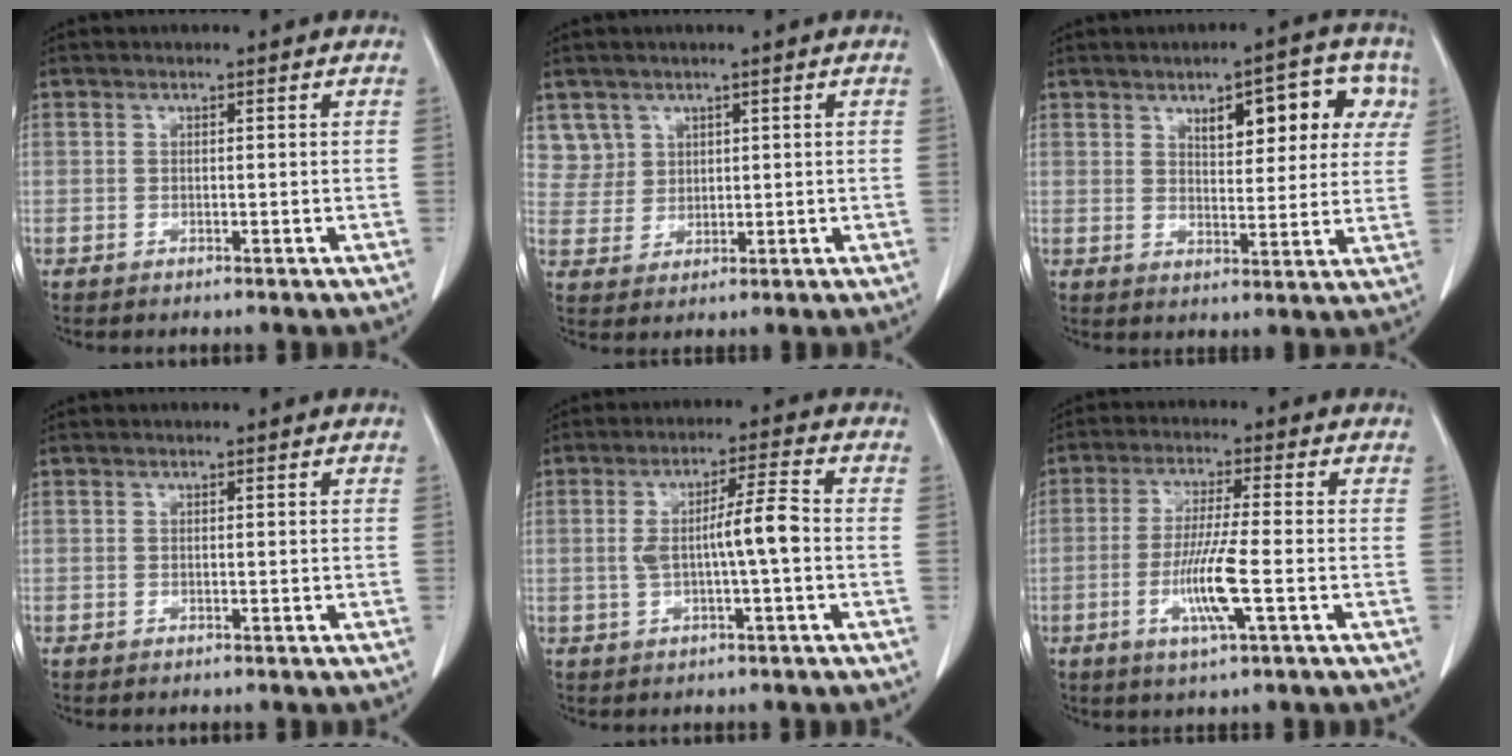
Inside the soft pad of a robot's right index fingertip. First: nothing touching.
{"total": 4.5, "force": [2.7, 3.6, -0.5], "torque": [0.020, 0.000, 0.056]}
{"total": 10.7, "force": [4.7, 4.3, 8.6], "torque": [-0.103, 0.023, 0.065]}
{"total": 0.0}
{"total": 6.1, "force": [-0.3, -0.1, 6.1], "torque": [-0.110, 0.007, -0.004]}
{"total": 8.0, "force": [-2.3, -0.3, 7.6], "torque": [-0.152, -0.013, -0.046]}